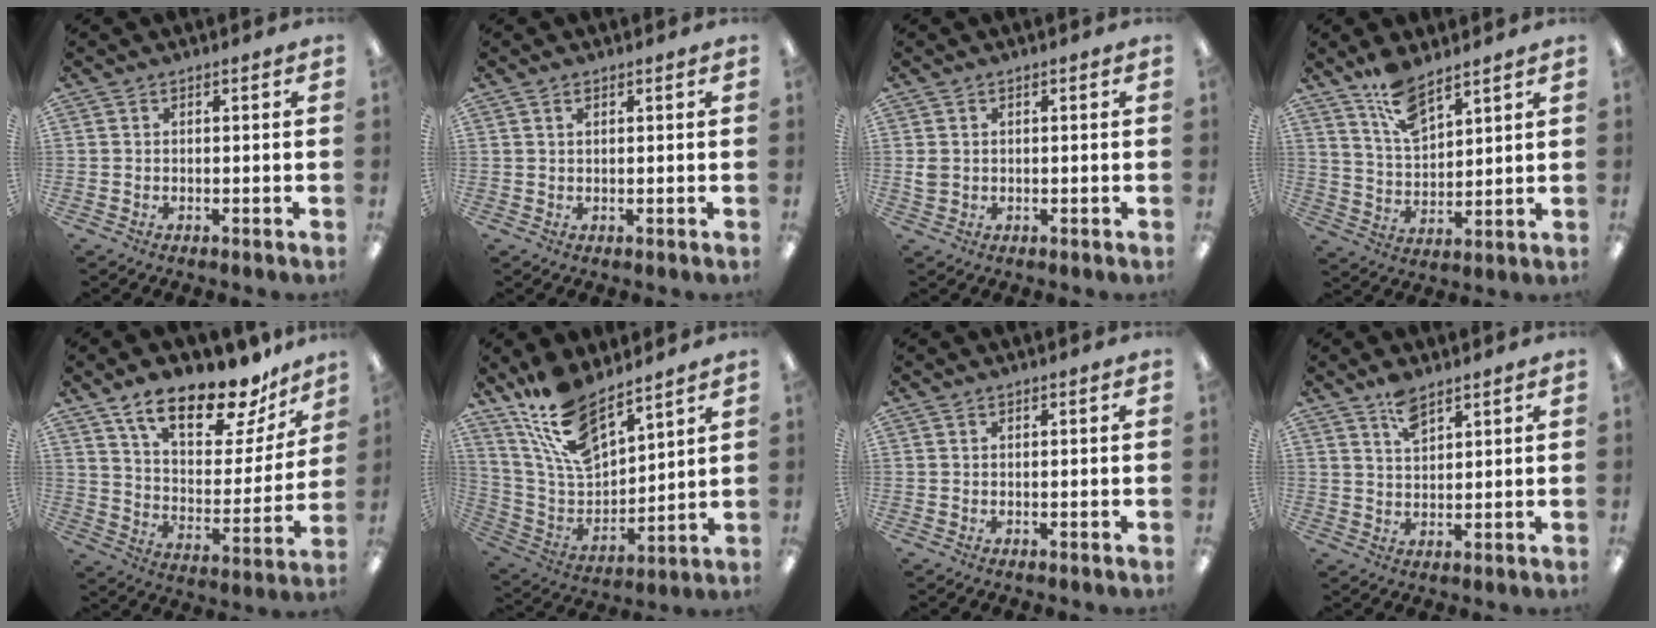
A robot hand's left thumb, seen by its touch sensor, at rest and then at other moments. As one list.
[{"total": 1.1, "force": [0.7, 0.6, 0.7], "torque": [-0.016, 0.002, 0.012]}, {"total": 2.0, "force": [0.4, 1.8, 0.9], "torque": [-0.019, 0.004, 0.007]}, {"total": 10.2, "force": [7.9, 4.0, 5.1], "torque": [-0.098, -0.039, 0.143]}, {"total": 19.9, "force": [15.3, 7.0, 10.6], "torque": [-0.170, -0.100, 0.261]}, {"total": 15.7, "force": [12.2, 5.9, 7.9], "torque": [-0.179, -0.064, 0.226]}, {"total": 0.0}, {"total": 5.4, "force": [4.0, 2.2, 2.9], "torque": [-0.050, -0.016, 0.070]}]